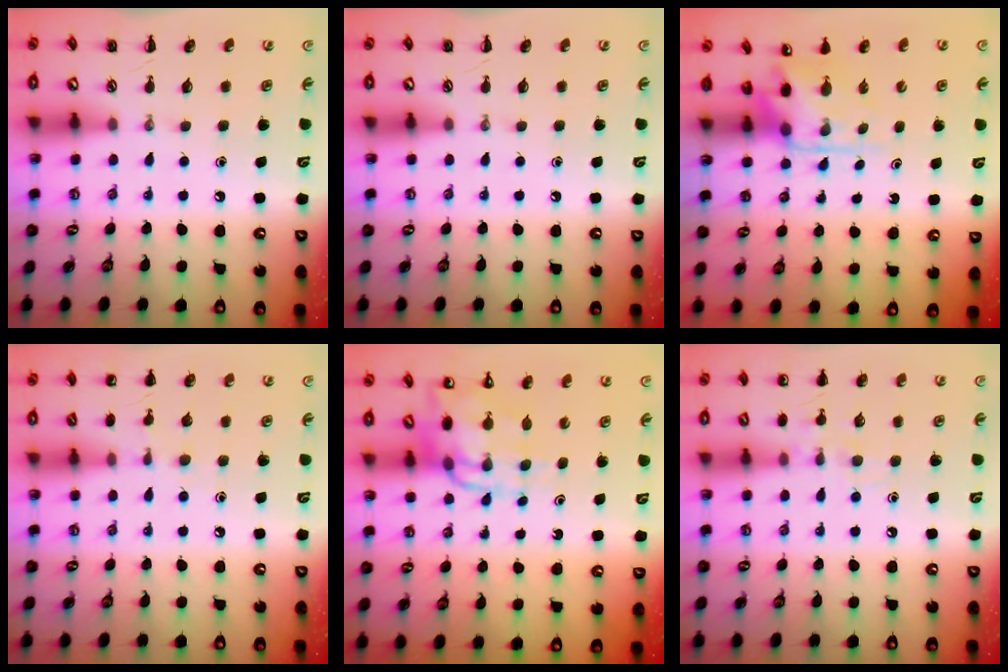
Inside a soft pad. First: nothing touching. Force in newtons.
{"total": 0.0}
{"total": 4.2, "press": 4.2, "slide": 0.6}
{"total": 6.0, "press": 5.8, "slide": 1.7}
{"total": 11.3, "press": 10.8, "slide": 3.2}
{"total": 7.7, "press": 7.5, "slide": 1.7}